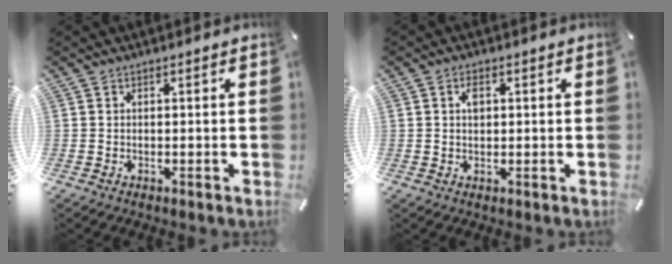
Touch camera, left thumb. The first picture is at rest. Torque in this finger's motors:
{"motor_torque": [0.13, -0.16, 0.02, 0.00, 0.01]}